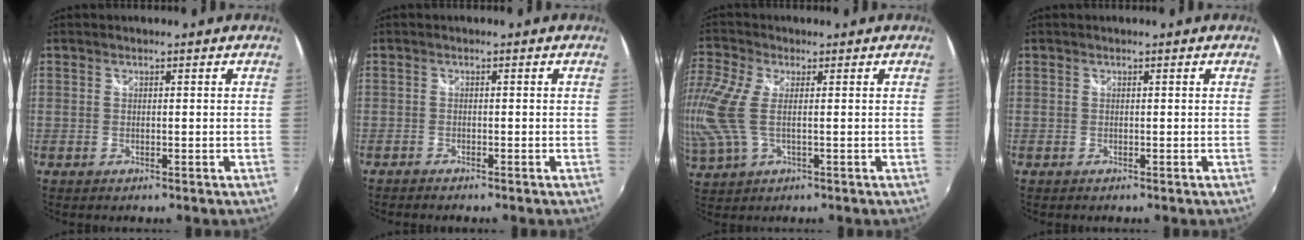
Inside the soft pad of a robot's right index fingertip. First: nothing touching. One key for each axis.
{"total": 1.9, "fx": -0.9, "fy": -1.6, "fz": -0.6, "tx": 0.005, "ty": -0.012, "tz": -0.017}
{"total": 11.5, "fx": -0.1, "fy": 5.5, "fz": 10.1, "tx": -0.239, "ty": 0.002, "tz": -0.002}
{"total": 0.0}